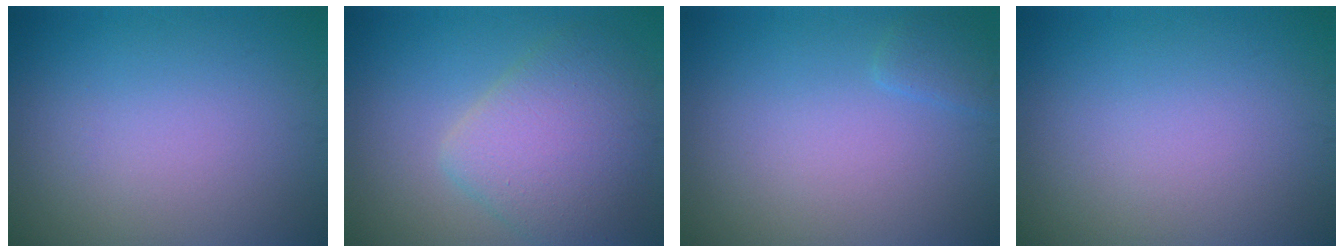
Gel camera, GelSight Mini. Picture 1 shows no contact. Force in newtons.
{"total": 5.9, "press": 5.9, "slide": 0.4}
{"total": 1.0, "press": 1.0, "slide": 0.1}
{"total": 0.0}